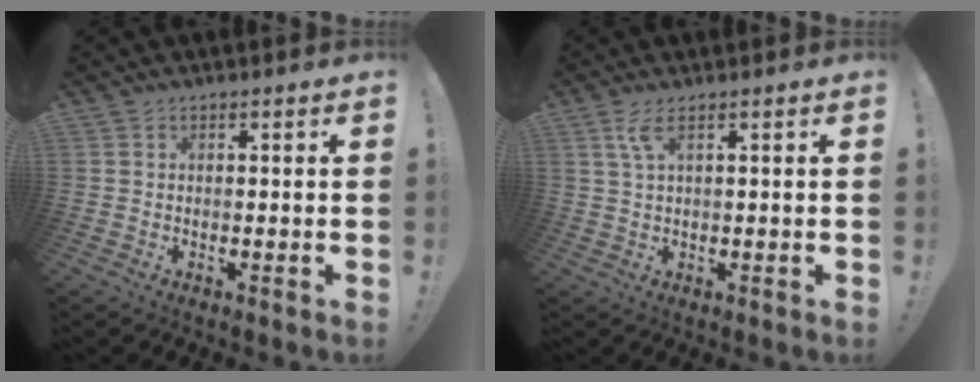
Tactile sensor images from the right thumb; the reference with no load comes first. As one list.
[{"total": 3.9, "force": [1.8, 0.9, 3.4], "torque": [-0.065, -0.002, 0.031]}]